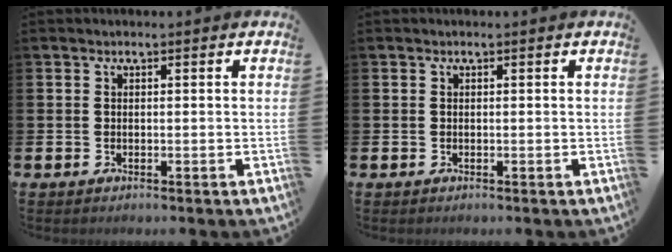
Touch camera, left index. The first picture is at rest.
{"total": 0.0}